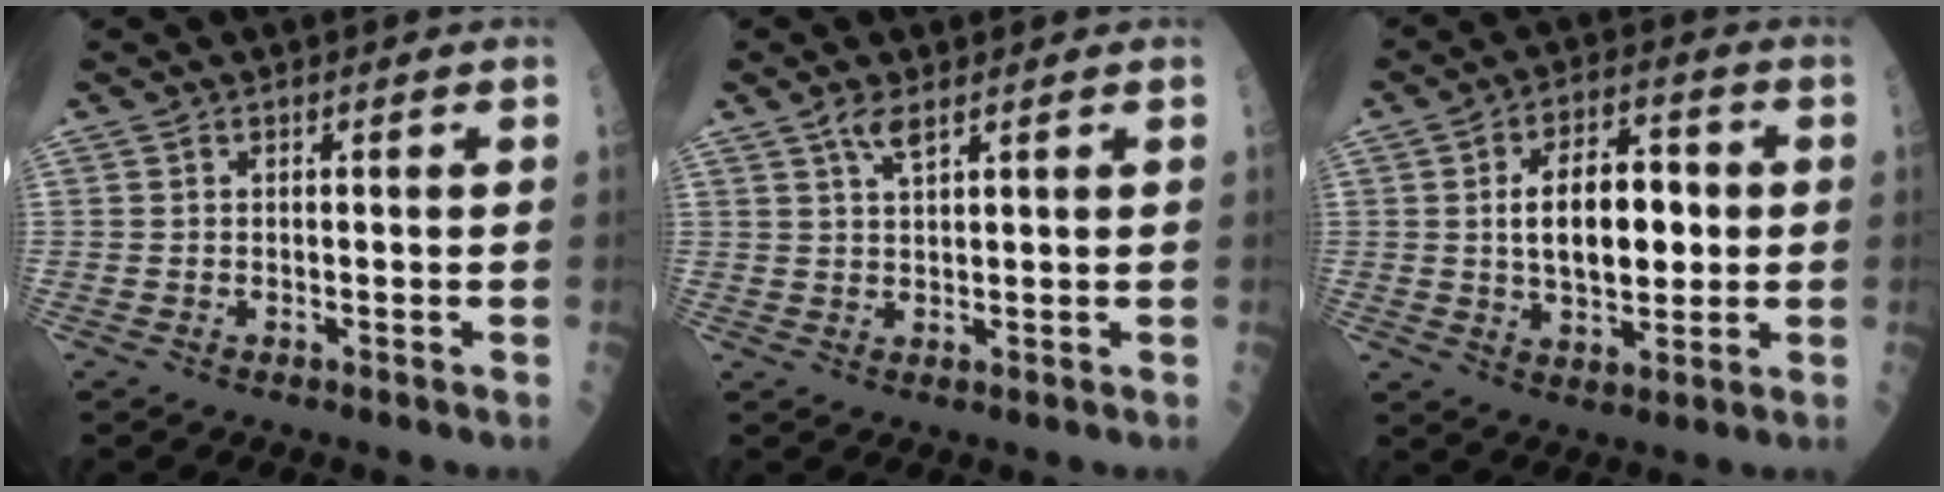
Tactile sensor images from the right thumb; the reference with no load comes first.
{"total": 2.9, "force": [2.0, 0.6, 2.0], "torque": [-0.038, -0.005, 0.041]}
{"total": 13.6, "force": [1.0, 7.2, 11.4], "torque": [-0.157, 0.008, 0.018]}